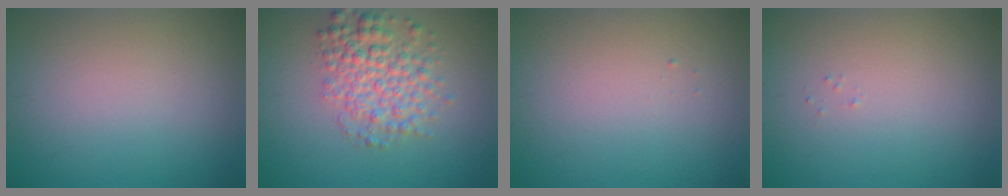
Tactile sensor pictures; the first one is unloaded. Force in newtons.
{"total": 4.8, "press": 4.8, "slide": 0.1}
{"total": 0.0}
{"total": 0.0}